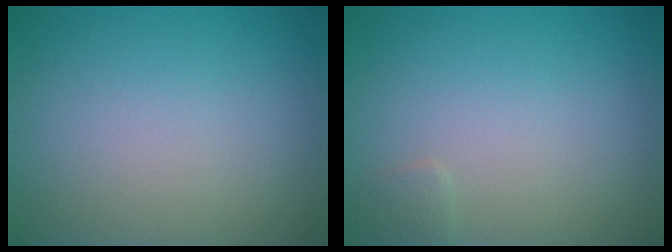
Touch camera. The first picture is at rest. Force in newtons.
{"total": 0.8, "press": 0.8, "slide": 0.0}